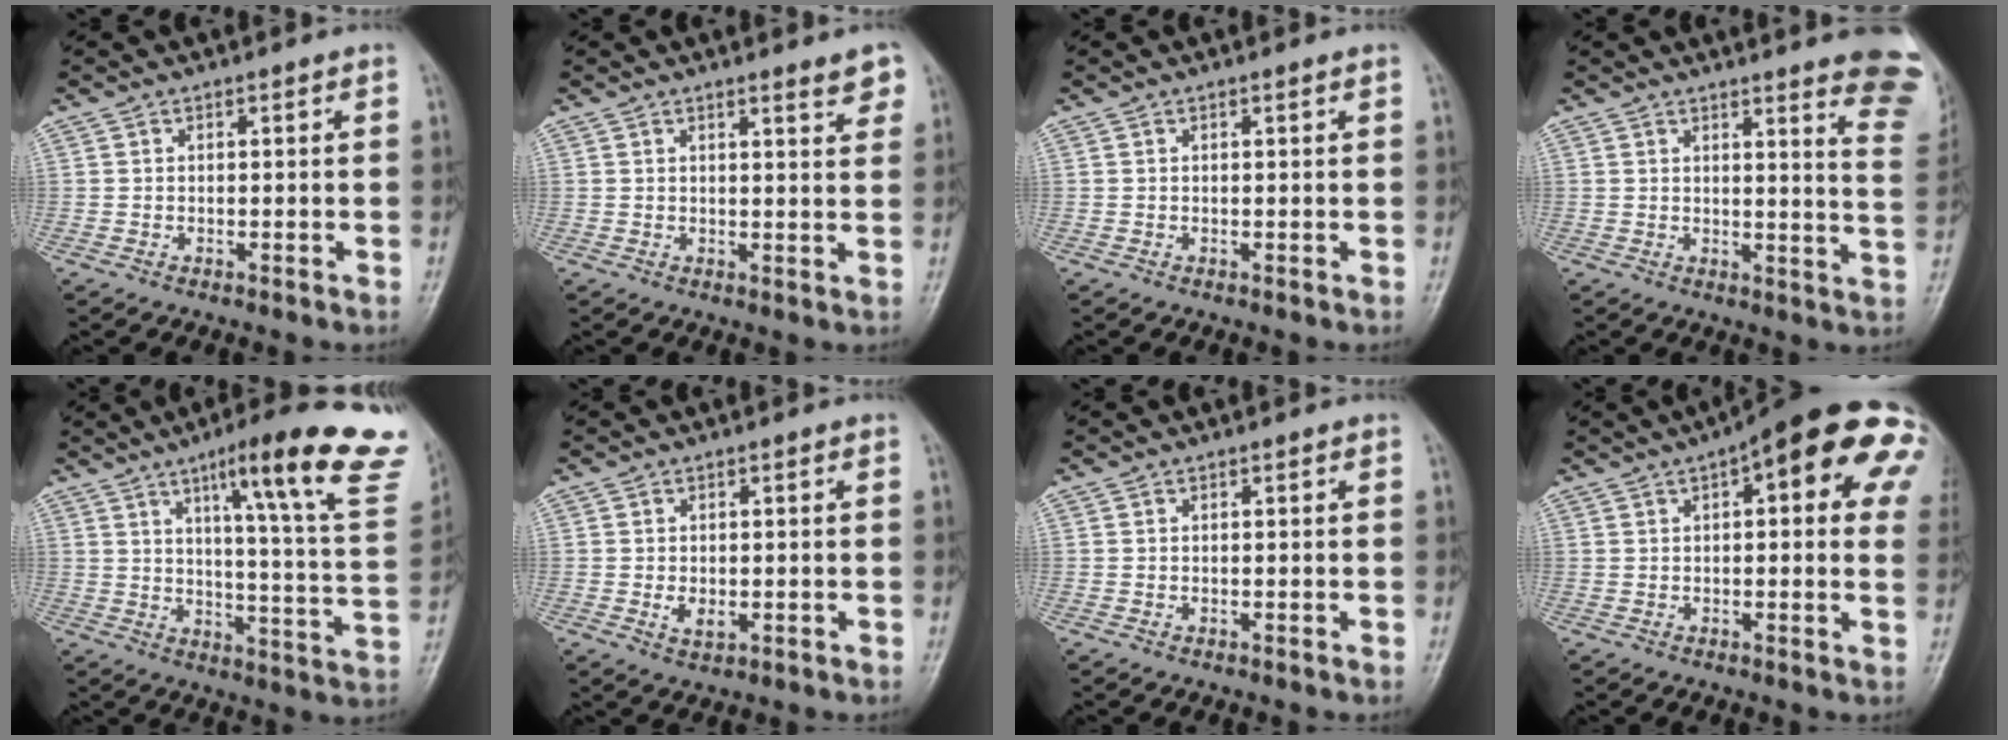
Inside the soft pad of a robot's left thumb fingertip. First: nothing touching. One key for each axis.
{"total": 3.6, "fx": 2.5, "fy": 0.8, "fz": 2.4, "tx": -0.019, "ty": -0.016, "tz": 0.030}
{"total": 0.0}
{"total": 15.1, "fx": 12.0, "fy": 1.9, "fz": 8.9, "tx": -0.077, "ty": -0.096, "tz": 0.118}
{"total": 24.2, "fx": 14.0, "fy": 3.3, "fz": 19.4, "tx": -0.243, "ty": -0.054, "tz": 0.184}
{"total": 2.8, "fx": -0.4, "fy": 1.8, "fz": 2.0, "tx": -0.030, "ty": -0.004, "tz": -0.004}
{"total": 0.0}
{"total": 20.7, "fx": 7.1, "fy": 7.0, "fz": 18.1, "tx": -0.222, "ty": 0.017, "tz": 0.081}